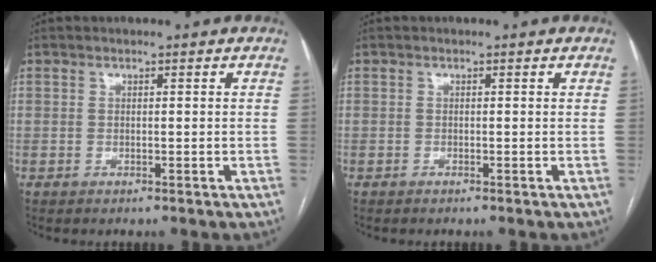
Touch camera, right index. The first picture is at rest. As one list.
[{"total": 0.0}]